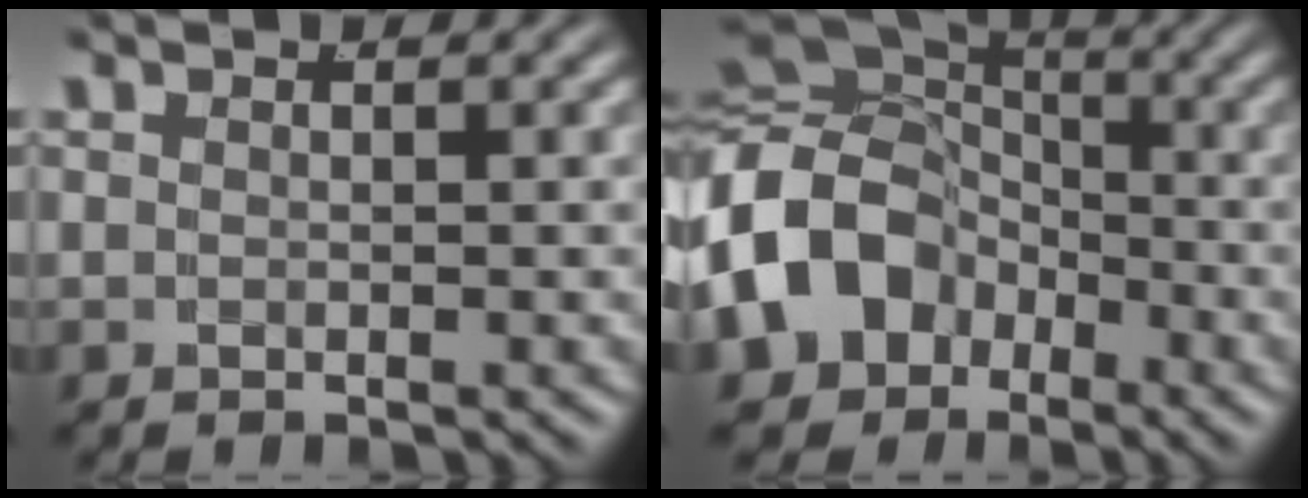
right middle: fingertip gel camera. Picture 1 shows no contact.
{"total": 14.1, "force": [-2.0, 12.2, 6.8], "torque": [-0.168, -0.035, -0.033]}